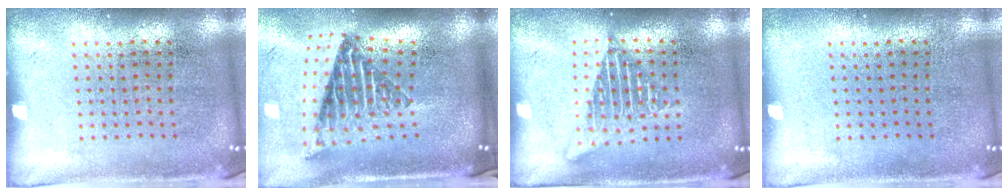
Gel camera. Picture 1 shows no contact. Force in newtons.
{"total": 2.9, "press": 1.8, "slide": 2.3}
{"total": 2.3, "press": 2.3, "slide": 0.1}
{"total": 0.0}